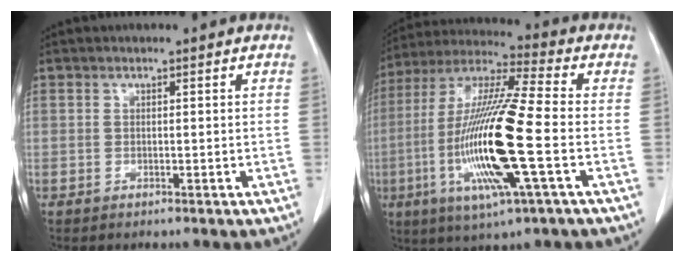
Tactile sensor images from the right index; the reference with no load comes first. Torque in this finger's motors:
{"motor_torque": [2.14, 0.00, 0.87, 0.21]}